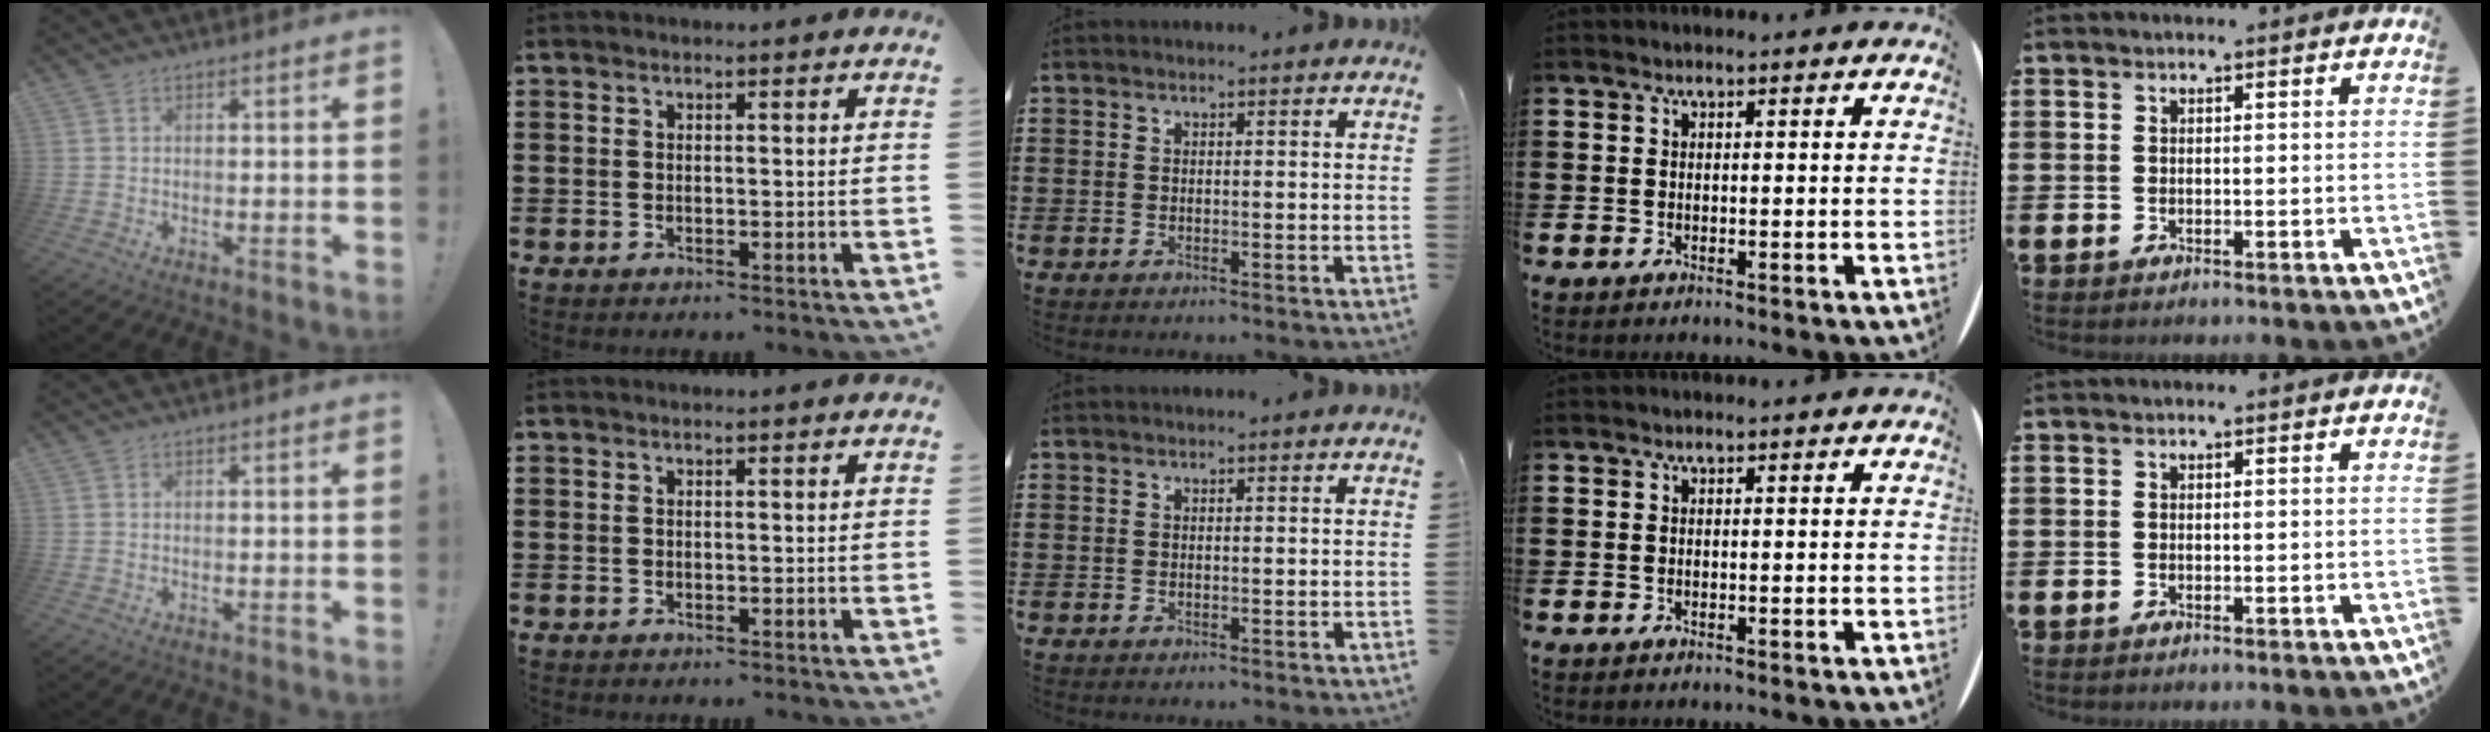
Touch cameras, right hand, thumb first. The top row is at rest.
{}